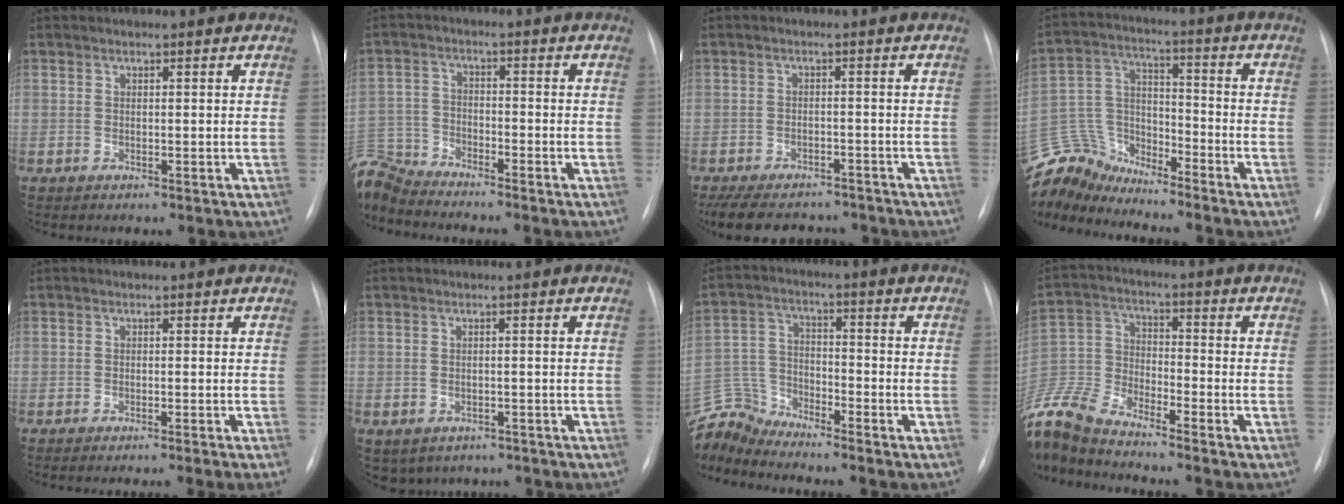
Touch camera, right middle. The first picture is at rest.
{"total": 9.1, "force": [-9.0, 0.8, 1.1], "torque": [-0.035, 0.008, -0.179]}
{"total": 13.9, "force": [-11.8, 5.5, 4.9], "torque": [-0.113, -0.001, -0.154]}
{"total": 11.9, "force": [-11.7, 2.0, 0.3], "torque": [-0.017, 0.045, -0.231]}
{"total": 5.8, "force": [-4.7, -1.3, 3.1], "torque": [-0.015, -0.007, -0.063]}
{"total": 5.9, "force": [-4.6, 3.6, 1.0], "torque": [-0.008, 0.009, -0.052]}
{"total": 9.1, "force": [-9.1, 0.2, -0.1], "torque": [-0.008, 0.021, -0.180]}
{"total": 14.6, "force": [-13.6, 1.6, 4.9], "torque": [-0.115, 0.006, -0.272]}